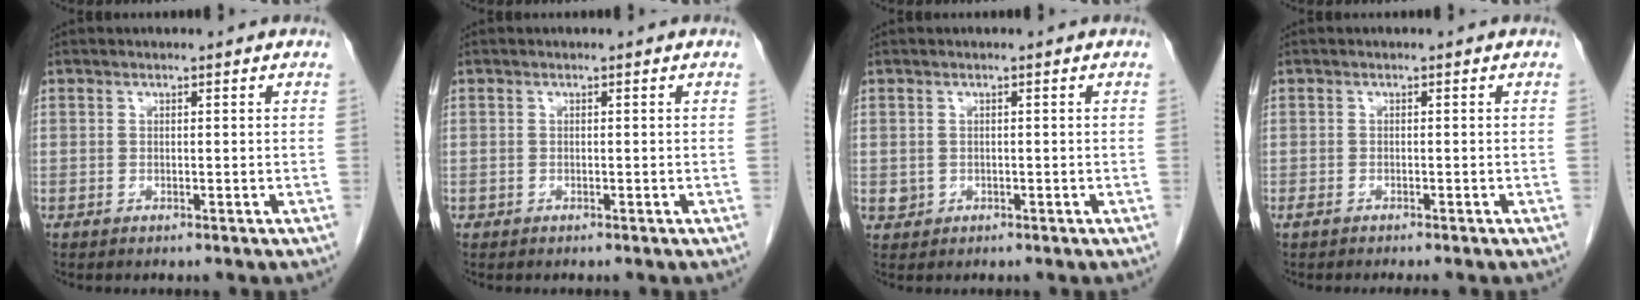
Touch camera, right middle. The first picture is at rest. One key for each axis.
{"total": 0.0}
{"total": 1.3, "fx": -0.1, "fy": 1.3, "fz": 0.3, "tx": -0.007, "ty": 0.003, "tz": 0.005}
{"total": 2.9, "fx": -2.4, "fy": 0.7, "fz": 1.5, "tx": -0.021, "ty": -0.006, "tz": -0.031}